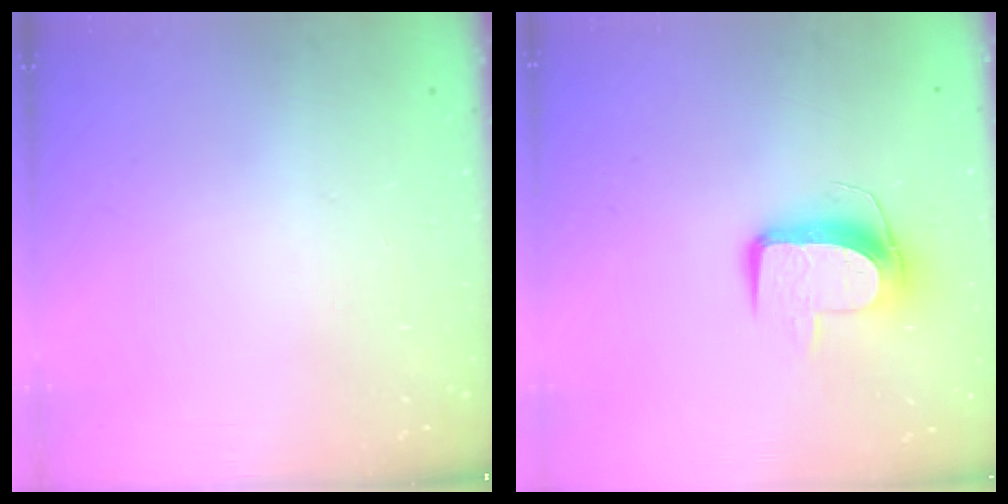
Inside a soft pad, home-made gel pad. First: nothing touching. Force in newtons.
{"total": 9.9, "press": 9.9, "slide": 0.6}